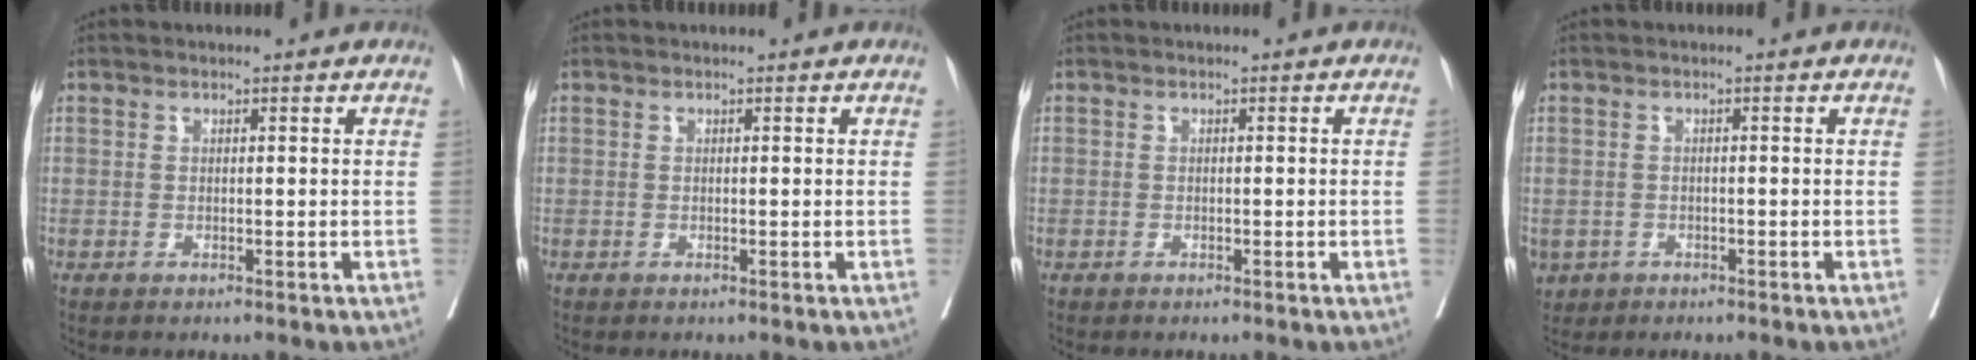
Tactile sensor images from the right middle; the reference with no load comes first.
{"total": 0.0}
{"total": 0.0}
{"total": 3.8, "force": [-2.1, 3.1, 1.0], "torque": [-0.025, -0.001, -0.030]}